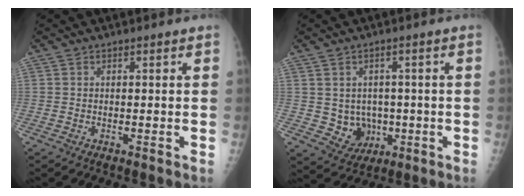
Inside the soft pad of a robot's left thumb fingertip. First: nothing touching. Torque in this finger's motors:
{"motor_torque": [-0.37, 0.22, 0.14, -0.06, 0.03]}